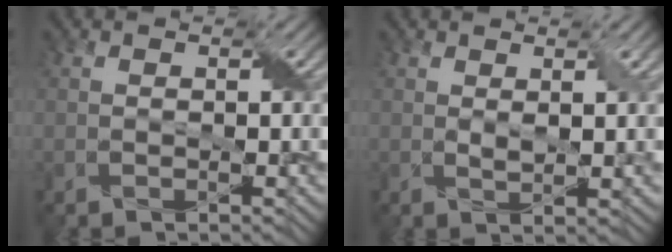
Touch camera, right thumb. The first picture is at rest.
{"total": 2.1, "force": [1.0, 0.5, 1.8], "torque": [-0.036, -0.001, 0.021]}